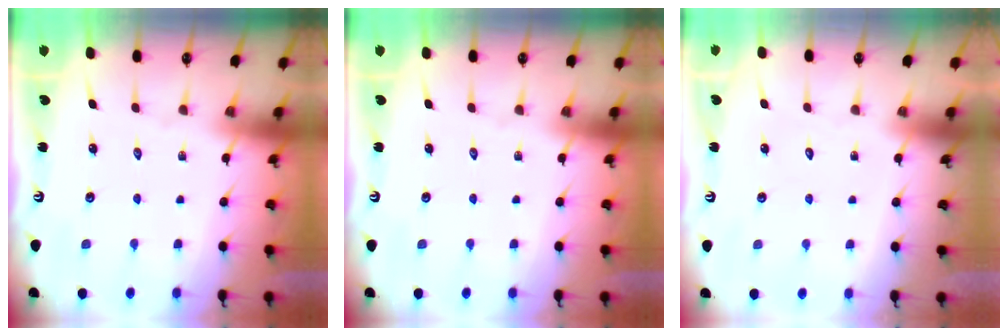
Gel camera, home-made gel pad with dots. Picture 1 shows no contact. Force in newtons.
{"total": 0.0}
{"total": 1.6, "press": 1.6, "slide": 0.1}